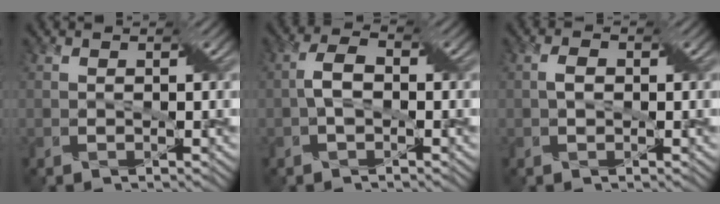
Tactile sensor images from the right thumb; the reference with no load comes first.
{"total": 3.2, "force": [-0.5, 1.8, 2.6], "torque": [-0.057, 0.009, -0.013]}
{"total": 1.6, "force": [-0.1, 1.0, 1.2], "torque": [-0.025, 0.003, -0.003]}